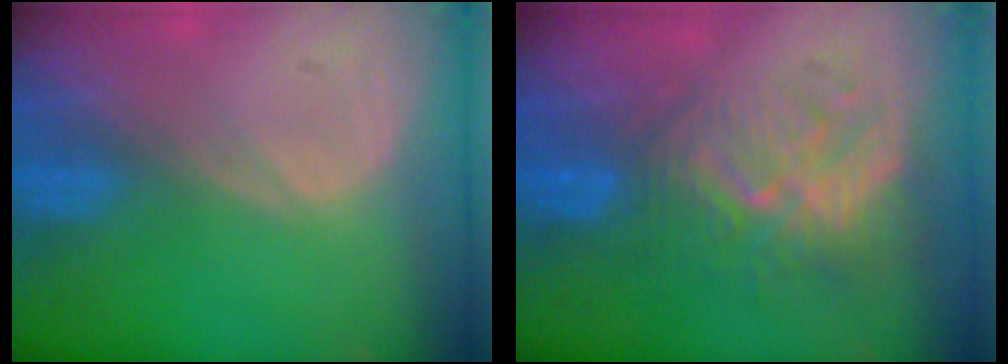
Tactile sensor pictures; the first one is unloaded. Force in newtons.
{"total": 9.9, "press": 8.6, "slide": 4.9}